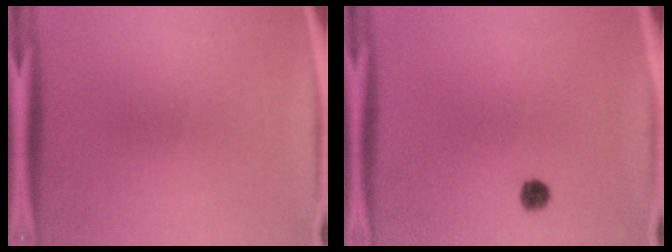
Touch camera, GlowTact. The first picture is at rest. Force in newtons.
{"total": 2.2}